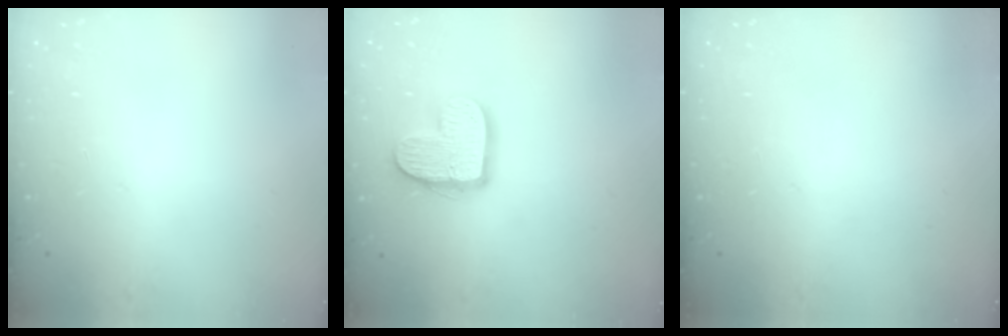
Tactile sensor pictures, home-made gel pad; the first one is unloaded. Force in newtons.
{"total": 13.7, "press": 13.7, "slide": 0.9}
{"total": 0.0}